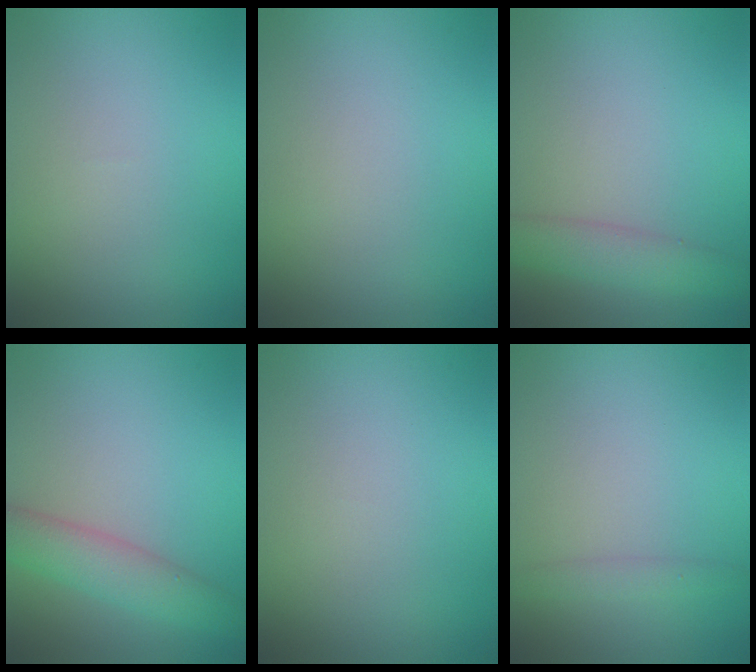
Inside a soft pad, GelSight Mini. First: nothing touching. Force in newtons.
{"total": 0.0}
{"total": 2.9, "press": 2.9, "slide": 0.1}
{"total": 3.8, "press": 3.8, "slide": 0.2}
{"total": 0.0}
{"total": 1.1, "press": 1.0, "slide": 0.1}